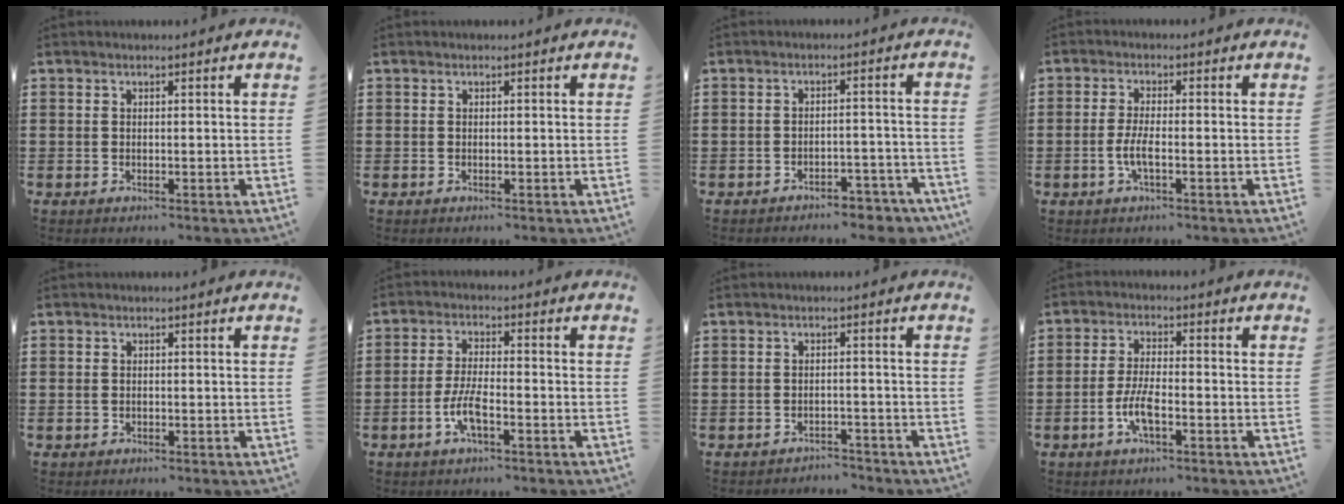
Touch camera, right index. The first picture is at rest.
{"total": 0.0}
{"total": 3.5, "force": [-3.4, 0.4, 0.8], "torque": [-0.016, 0.003, -0.069]}
{"total": 3.6, "force": [-1.2, 0.7, 3.3], "torque": [-0.078, -0.007, -0.029]}
{"total": 0.8, "force": [-0.3, 0.6, 0.4], "torque": [-0.009, 0.003, -0.006]}
{"total": 5.1, "force": [-2.2, 1.4, 4.4], "torque": [-0.101, -0.005, -0.046]}
{"total": 2.0, "force": [-2.0, 0.1, -0.2], "torque": [-0.005, -0.001, -0.045]}
{"total": 5.0, "force": [-2.0, 1.5, 4.4], "torque": [-0.101, -0.004, -0.044]}